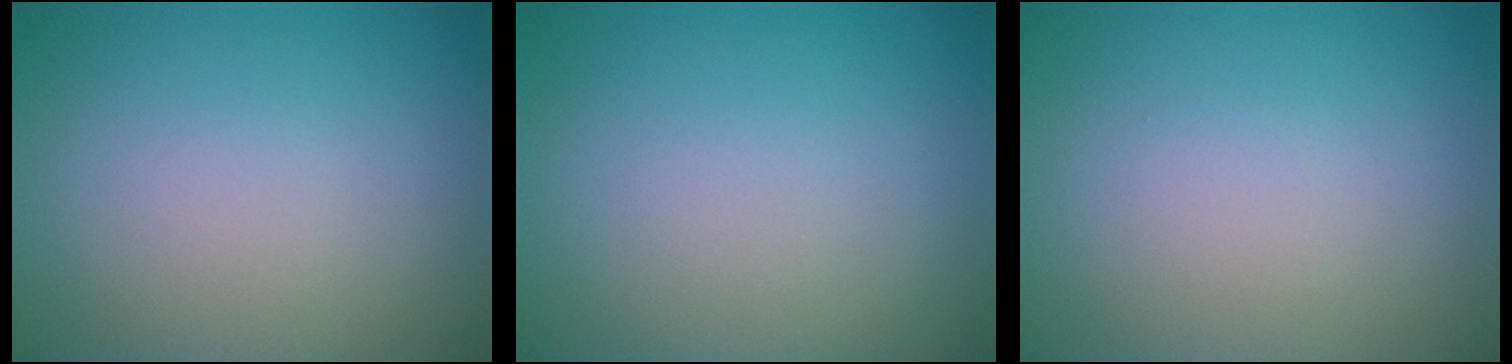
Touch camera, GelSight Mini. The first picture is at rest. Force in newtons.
{"total": 0.0}
{"total": 0.0}